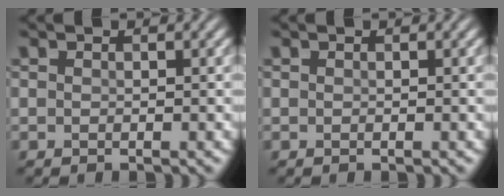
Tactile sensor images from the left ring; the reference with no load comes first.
{"total": 0.0}